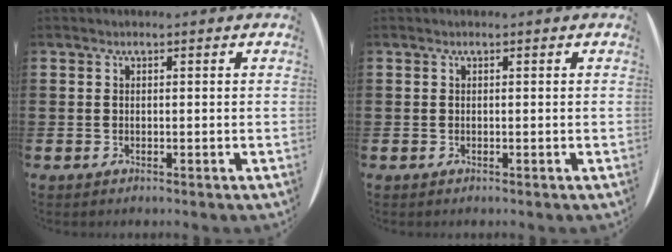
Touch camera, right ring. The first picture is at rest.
{"total": 0.0}